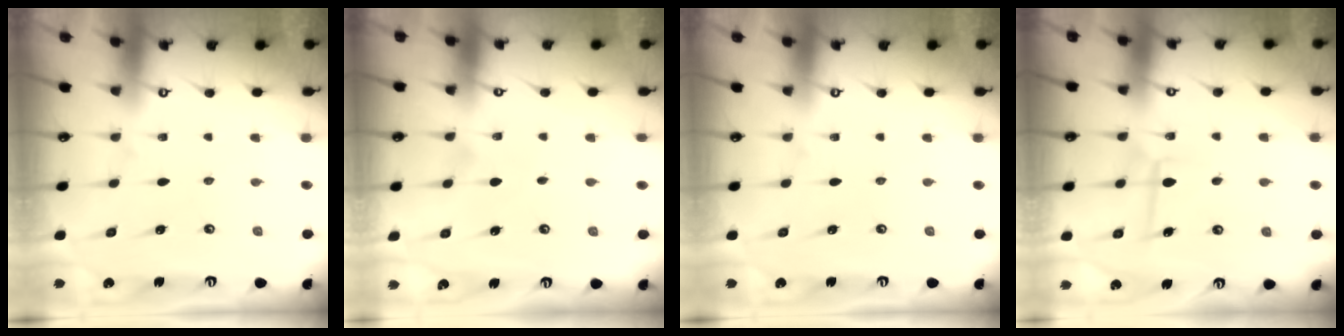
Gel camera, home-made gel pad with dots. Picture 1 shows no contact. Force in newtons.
{"total": 3.3, "press": 3.3, "slide": 0.4}
{"total": 0.0}
{"total": 6.5, "press": 6.4, "slide": 1.3}